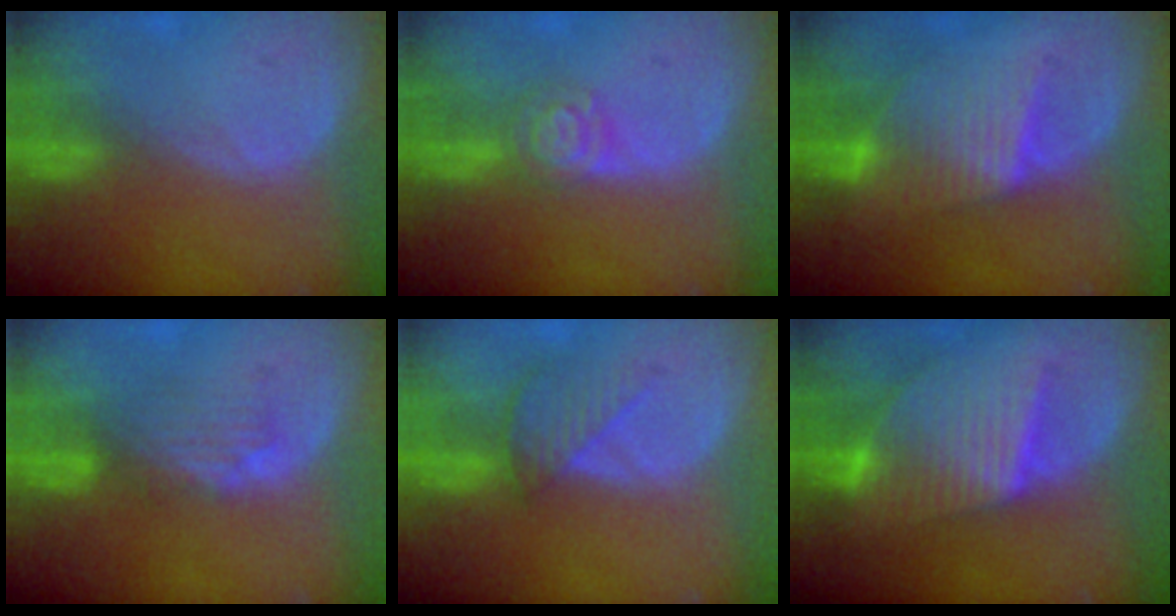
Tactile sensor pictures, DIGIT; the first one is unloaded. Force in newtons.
{"total": 5.0, "press": 4.4, "slide": 2.4}
{"total": 7.1, "press": 7.1, "slide": 0.1}
{"total": 4.4, "press": 3.8, "slide": 2.2}
{"total": 4.6, "press": 4.3, "slide": 1.7}
{"total": 9.1, "press": 9.1, "slide": 0.4}